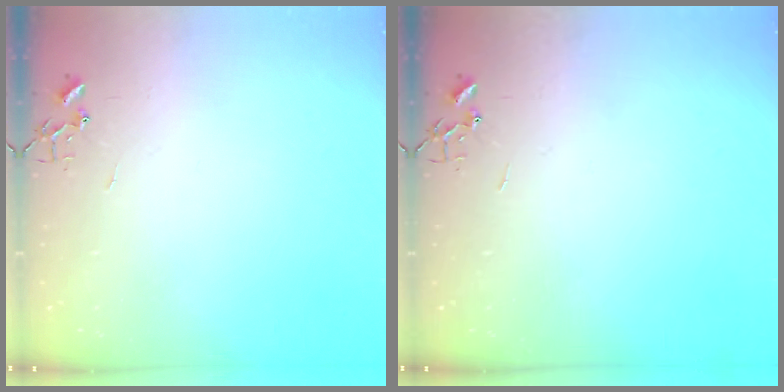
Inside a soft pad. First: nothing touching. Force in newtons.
{"total": 0.0}